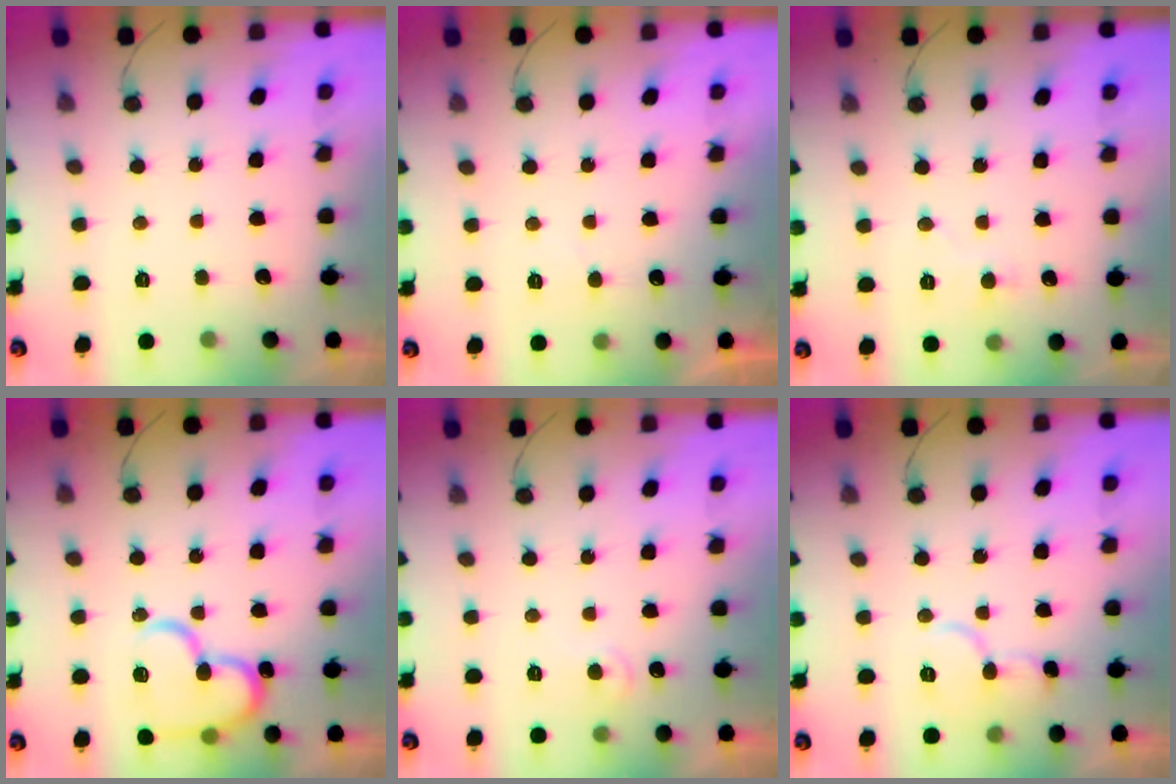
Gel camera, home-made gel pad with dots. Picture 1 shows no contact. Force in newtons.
{"total": 3.3, "press": 3.3, "slide": 0.2}
{"total": 6.2, "press": 6.1, "slide": 0.4}
{"total": 17.4, "press": 17.3, "slide": 1.8}
{"total": 5.3, "press": 5.2, "slide": 0.6}
{"total": 9.5, "press": 9.5, "slide": 0.7}